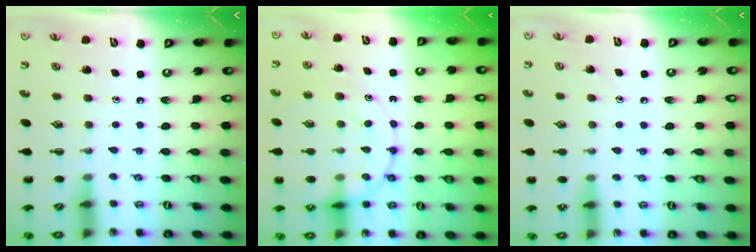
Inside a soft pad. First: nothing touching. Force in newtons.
{"total": 16.6, "press": 16.5, "slide": 2.0}
{"total": 6.2, "press": 5.8, "slide": 2.2}